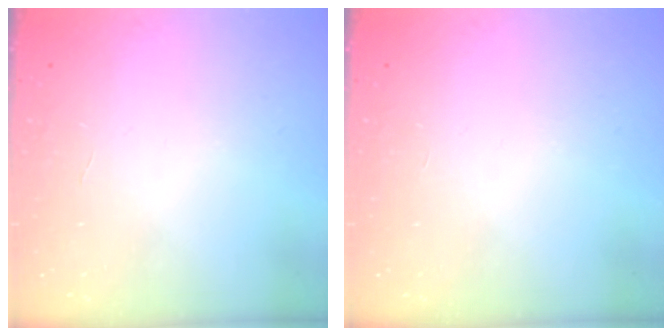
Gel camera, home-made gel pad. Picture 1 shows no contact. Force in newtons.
{"total": 0.0}